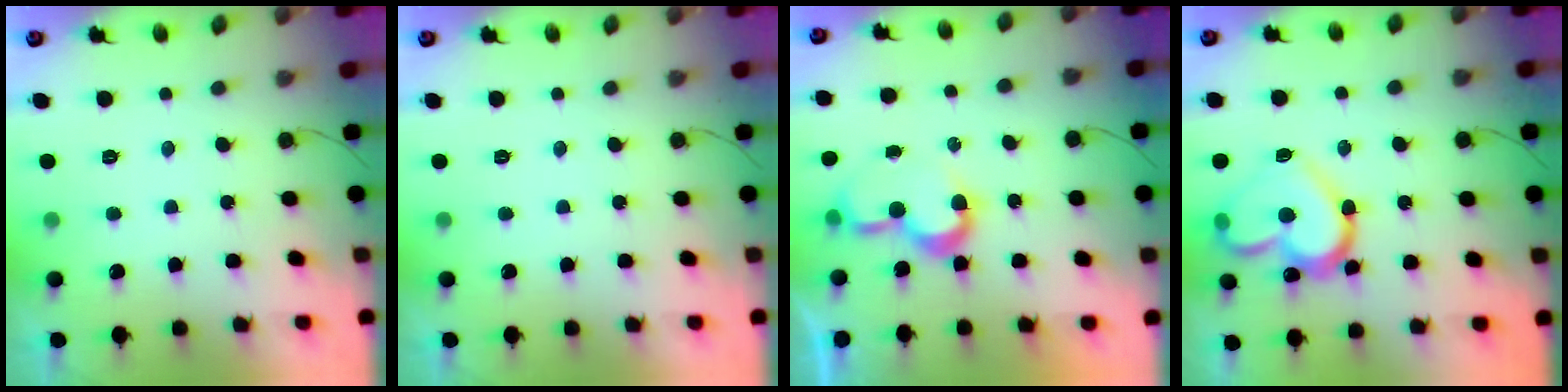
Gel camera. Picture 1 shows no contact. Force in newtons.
{"total": 0.0}
{"total": 7.5, "press": 7.4, "slide": 0.9}
{"total": 16.9, "press": 16.9, "slide": 1.5}